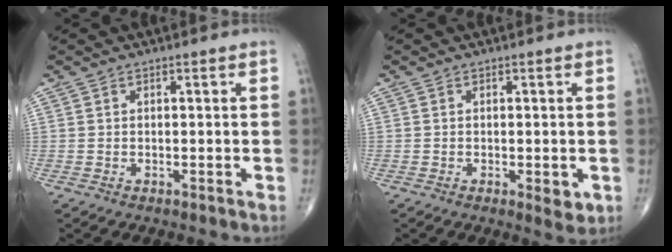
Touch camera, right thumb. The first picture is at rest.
{"total": 3.0, "force": [-0.7, 1.2, 2.6], "torque": [-0.027, -0.006, -0.005]}